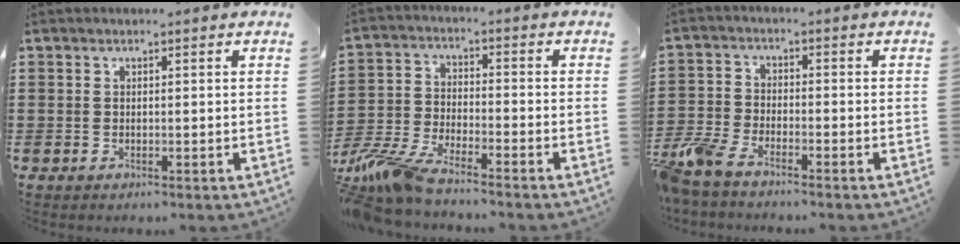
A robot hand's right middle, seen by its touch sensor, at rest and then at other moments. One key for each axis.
{"total": 7.4, "fx": -6.8, "fy": 0.6, "fz": 2.8, "tx": -0.079, "ty": -0.009, "tz": -0.136}
{"total": 5.0, "fx": -4.4, "fy": 1.0, "fz": 2.0, "tx": -0.078, "ty": -0.017, "tz": -0.095}